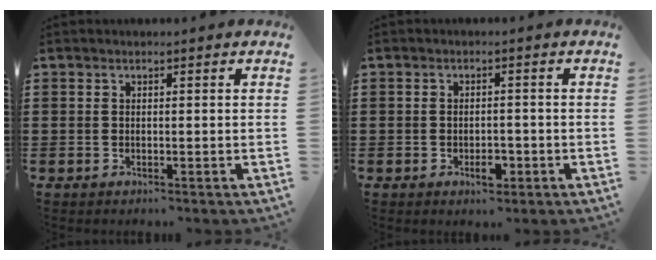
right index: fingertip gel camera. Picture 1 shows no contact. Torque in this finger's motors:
{"motor_torque": [0.63, 0.21, 0.12, 0.03]}